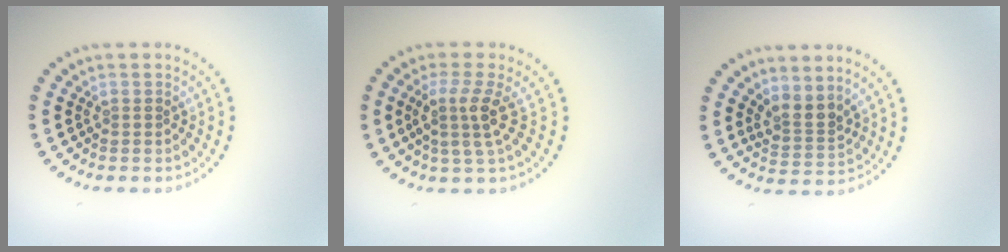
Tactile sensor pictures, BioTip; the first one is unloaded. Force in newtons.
{"total": 3.1, "press": 2.4, "slide": 1.9}
{"total": 2.5, "press": 1.8, "slide": 1.8}